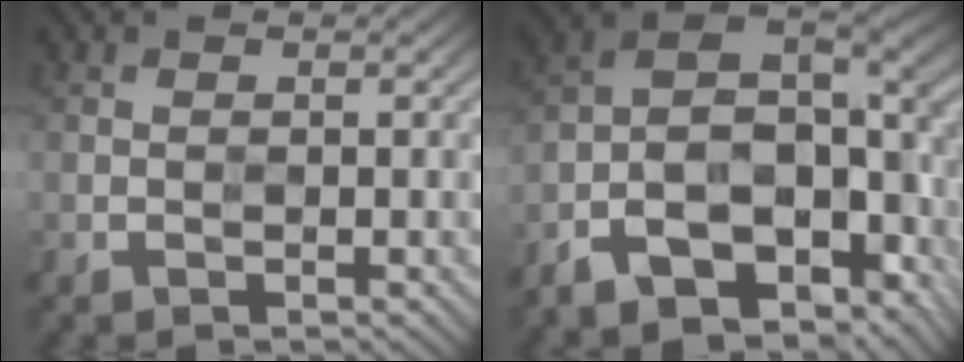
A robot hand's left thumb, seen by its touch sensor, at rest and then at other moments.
{"total": 15.0, "force": [-6.8, 6.7, 11.5], "torque": [-0.244, -0.019, -0.101]}